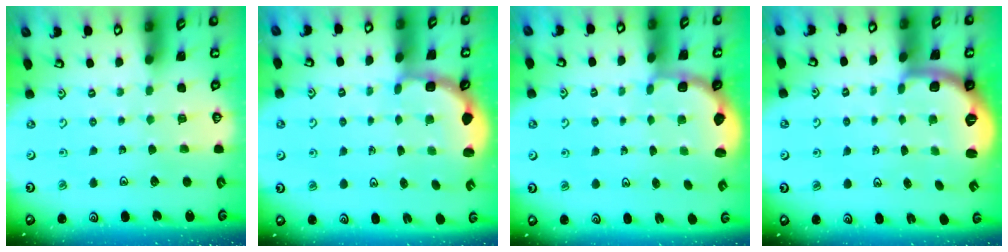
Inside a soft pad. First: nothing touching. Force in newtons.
{"total": 3.0, "press": 2.6, "slide": 1.5}
{"total": 2.7, "press": 2.2, "slide": 1.5}
{"total": 2.1, "press": 1.9, "slide": 1.0}